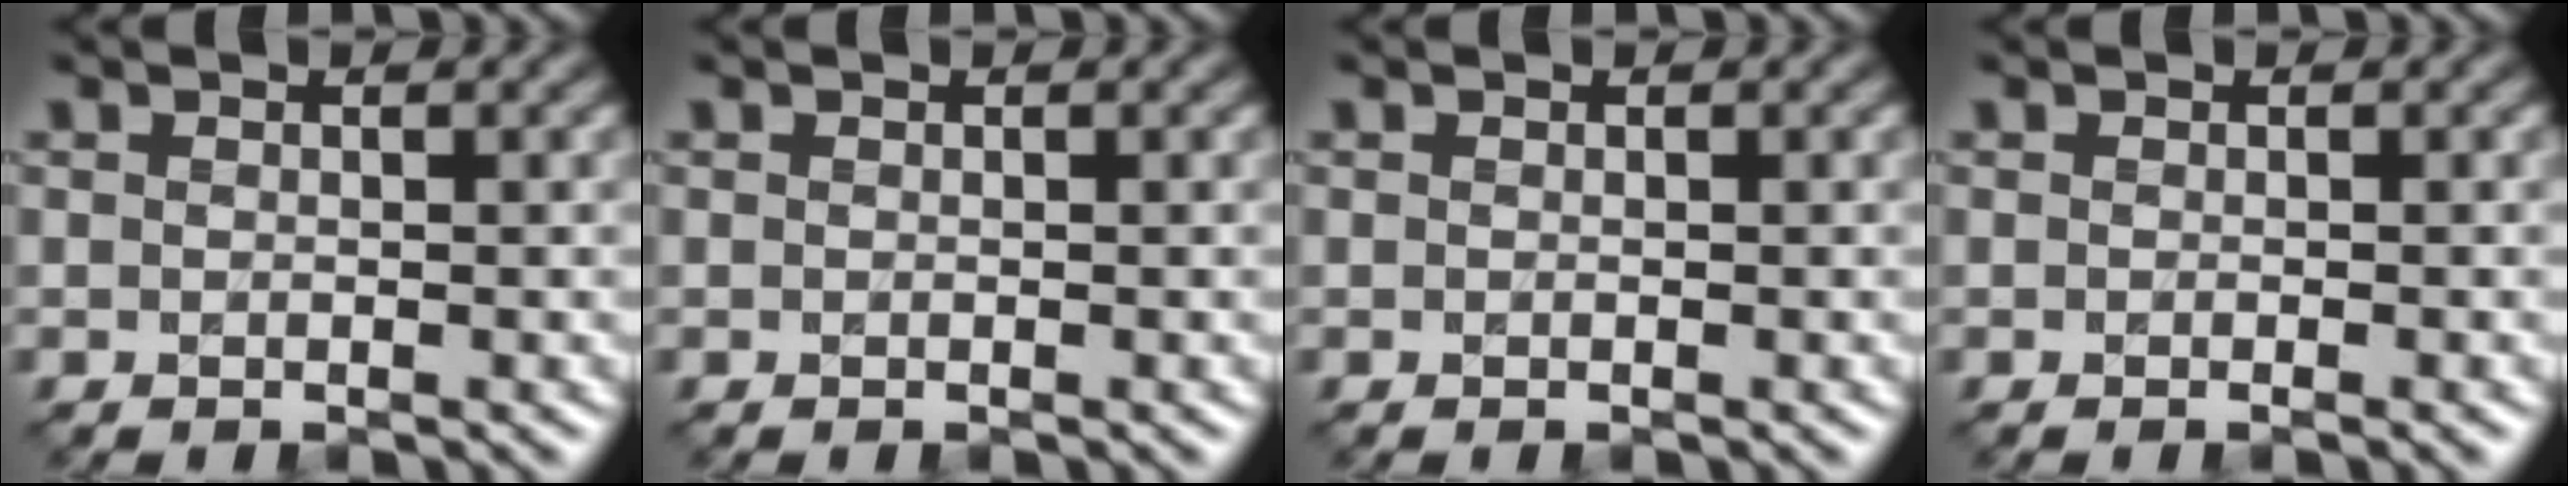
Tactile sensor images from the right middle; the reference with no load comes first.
{"total": 0.0}
{"total": 0.0}
{"total": 0.7, "force": [-0.3, 0.1, 0.6], "torque": [-0.006, -0.002, -0.005]}